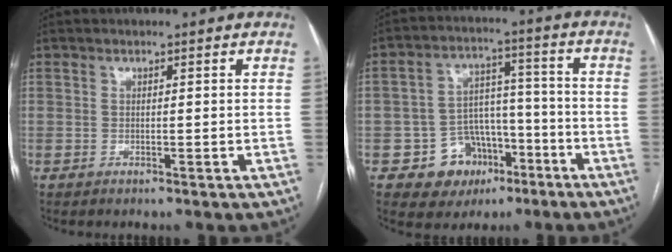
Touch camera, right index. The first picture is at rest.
{"total": 9.6, "force": [-4.6, 7.8, 3.2], "torque": [-0.035, 0.029, -0.062]}